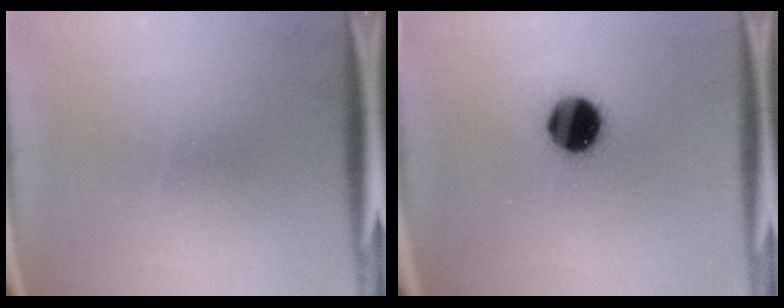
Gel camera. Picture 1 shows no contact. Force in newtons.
{"total": 10.4}